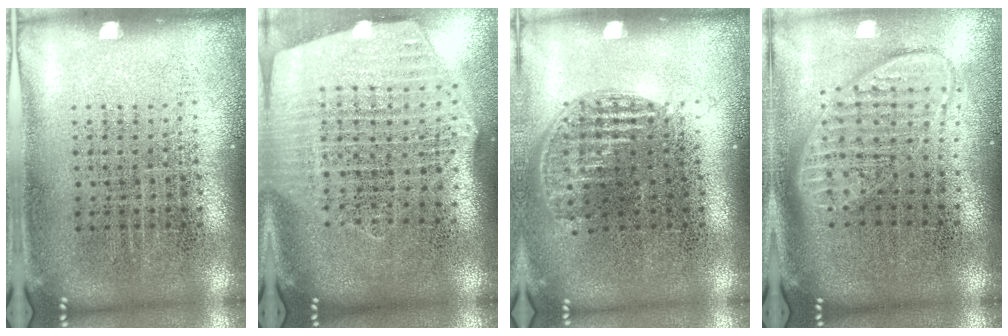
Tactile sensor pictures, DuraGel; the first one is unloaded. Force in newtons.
{"total": 2.6, "press": 2.3, "slide": 1.3}
{"total": 1.1, "press": 1.0, "slide": 0.5}
{"total": 1.9, "press": 1.5, "slide": 1.1}